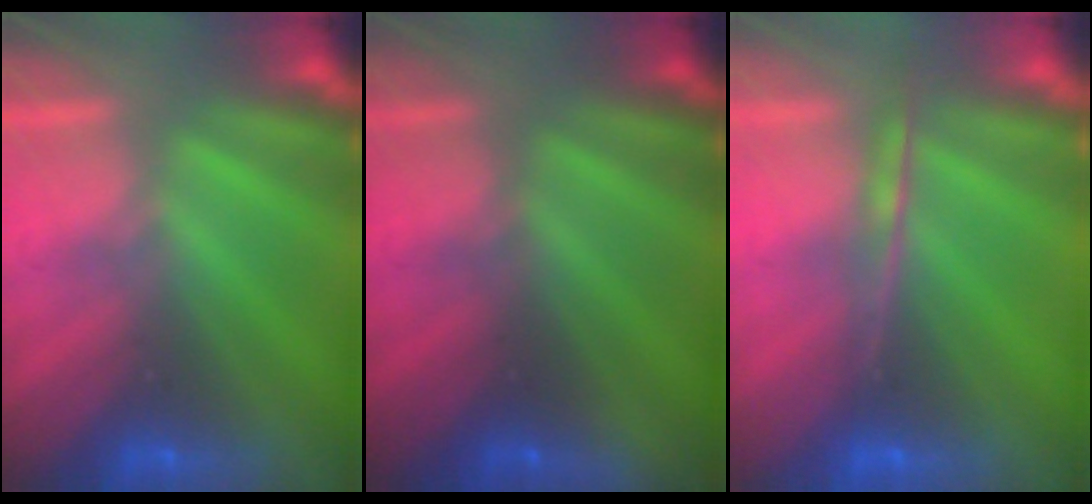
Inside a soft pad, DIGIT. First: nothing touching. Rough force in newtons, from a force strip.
{"total": 1.4}
{"total": 4.8}